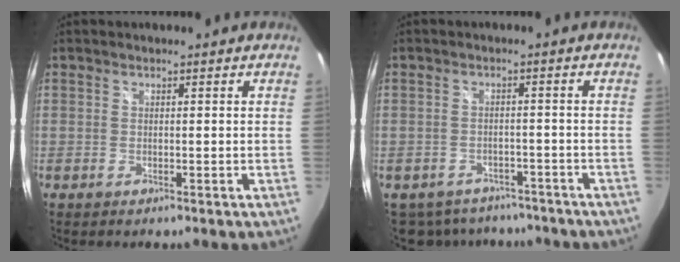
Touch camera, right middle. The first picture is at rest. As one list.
[{"total": 10.9, "force": [-8.6, 5.8, 3.3], "torque": [-0.082, 0.001, -0.112]}]